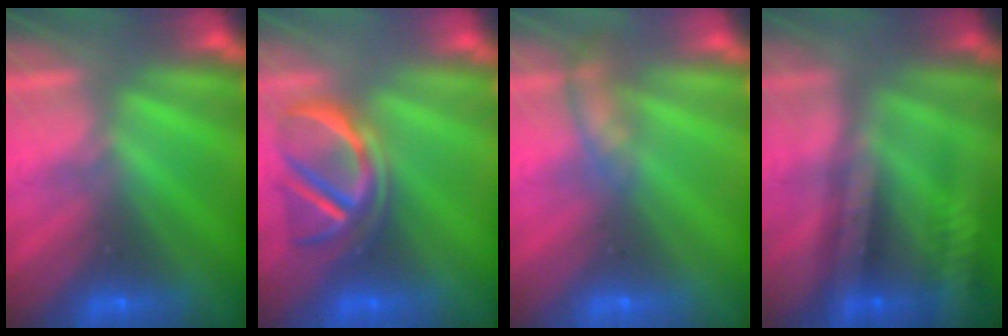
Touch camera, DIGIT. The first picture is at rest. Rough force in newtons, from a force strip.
{"total": 3.8}
{"total": 2.3}
{"total": 2.4}